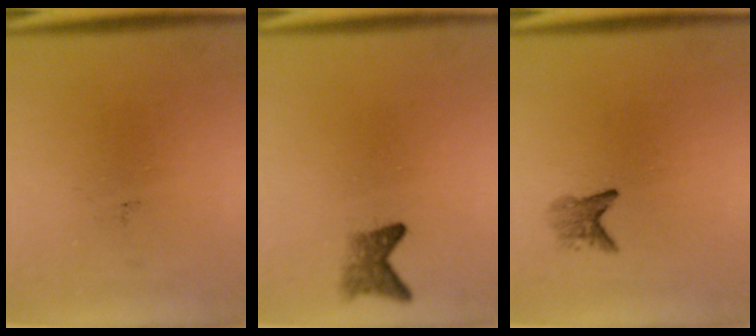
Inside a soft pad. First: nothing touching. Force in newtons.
{"total": 2.4}
{"total": 2.0}